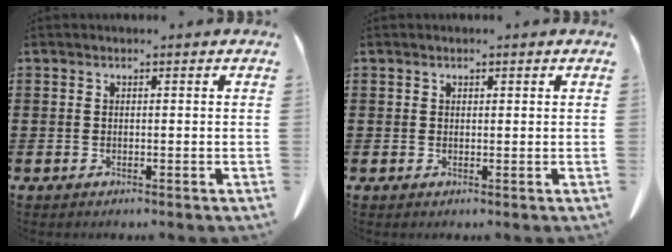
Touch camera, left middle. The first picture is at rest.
{"total": 0.5, "force": [0.4, 0.2, 0.2], "torque": [-0.007, -0.001, 0.009]}